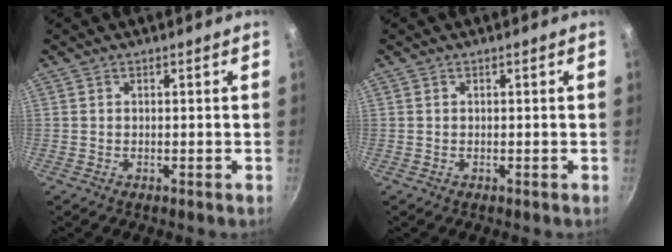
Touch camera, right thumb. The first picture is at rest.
{"total": 0.0}